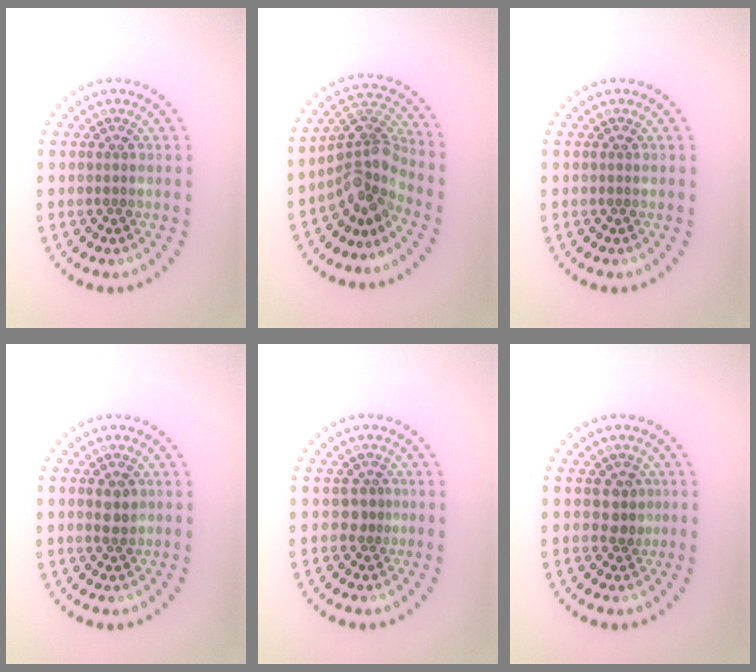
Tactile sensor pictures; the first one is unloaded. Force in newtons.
{"total": 4.0, "press": 3.1, "slide": 2.6}
{"total": 0.0}
{"total": 1.5, "press": 1.5, "slide": 0.2}
{"total": 1.1, "press": 0.7, "slide": 0.8}
{"total": 1.7, "press": 1.5, "slide": 0.9}